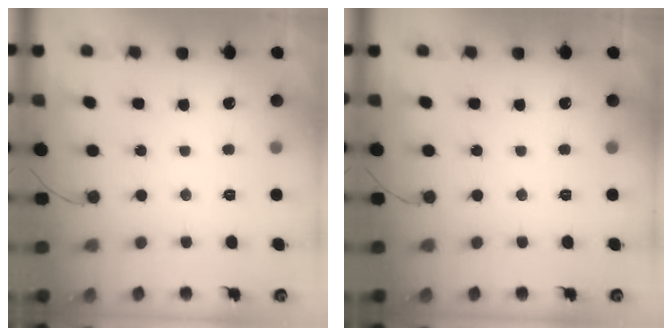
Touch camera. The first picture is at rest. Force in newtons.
{"total": 0.0}